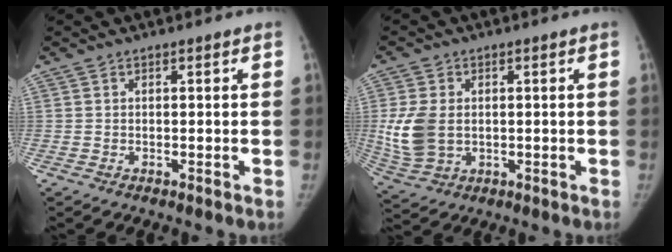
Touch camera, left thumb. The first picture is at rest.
{"total": 9.1, "force": [0.2, 6.5, 6.4], "torque": [-0.133, -0.003, 0.019]}